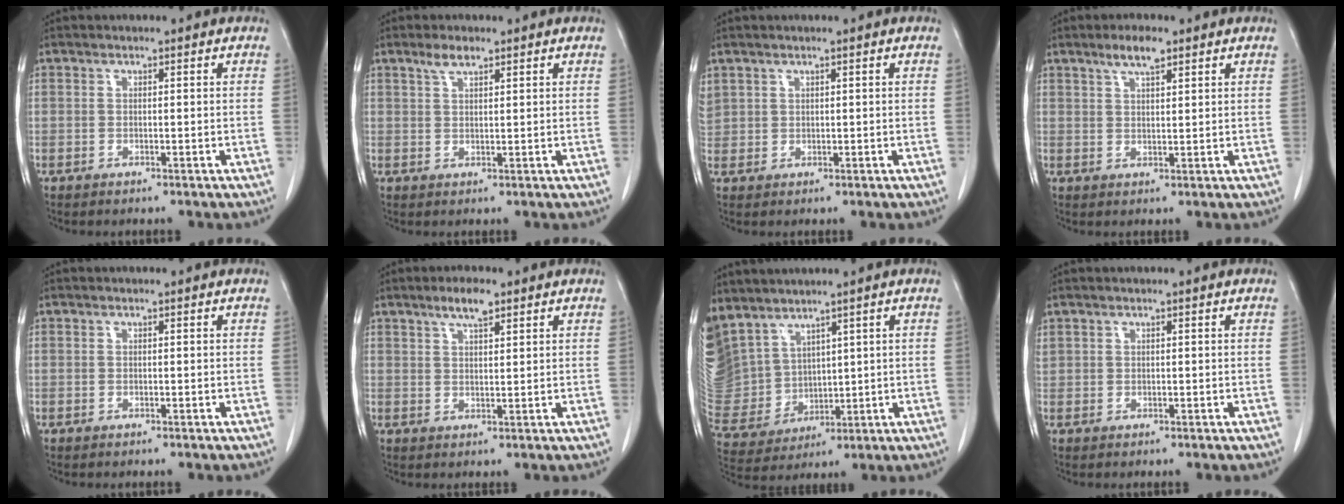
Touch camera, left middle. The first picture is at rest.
{"total": 2.6, "force": [1.9, 0.7, 1.6], "torque": [-0.036, 0.005, 0.039]}
{"total": 4.0, "force": [2.2, 3.1, 1.2], "torque": [-0.047, 0.017, 0.054]}
{"total": 4.0, "force": [2.8, 0.8, 2.8], "torque": [-0.055, 0.004, 0.051]}
{"total": 0.0}
{"total": 4.1, "force": [2.8, 0.9, 2.8], "torque": [-0.055, 0.003, 0.051]}
{"total": 15.5, "force": [11.0, 9.5, 5.4], "torque": [-0.167, 0.014, 0.242]}
{"total": 1.4, "force": [0.9, 1.0, 0.4], "torque": [-0.014, 0.018, 0.026]}